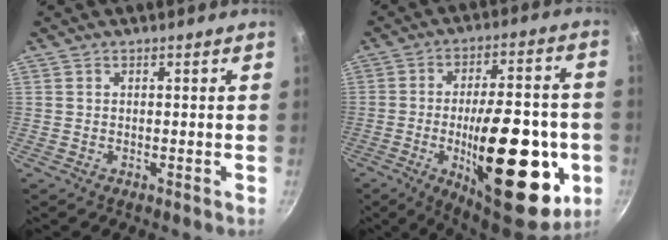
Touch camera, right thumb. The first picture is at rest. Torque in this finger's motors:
{"motor_torque": [1.10, 0.92, 2.15, -0.66, 0.63]}